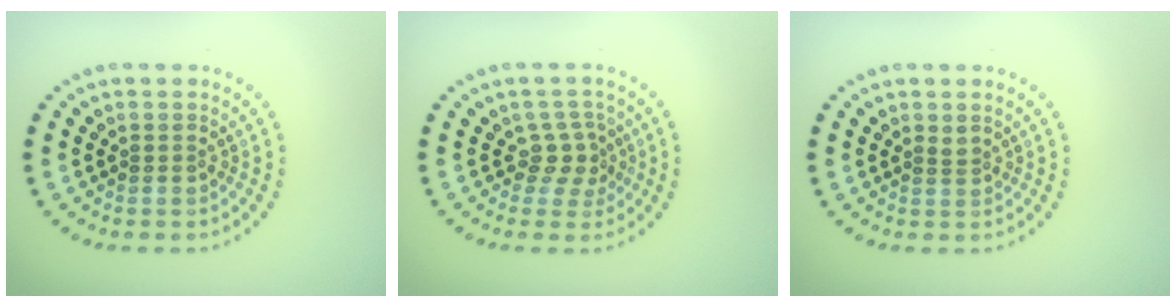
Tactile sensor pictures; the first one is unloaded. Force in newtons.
{"total": 2.3, "press": 1.7, "slide": 1.6}
{"total": 0.8, "press": 0.5, "slide": 0.7}